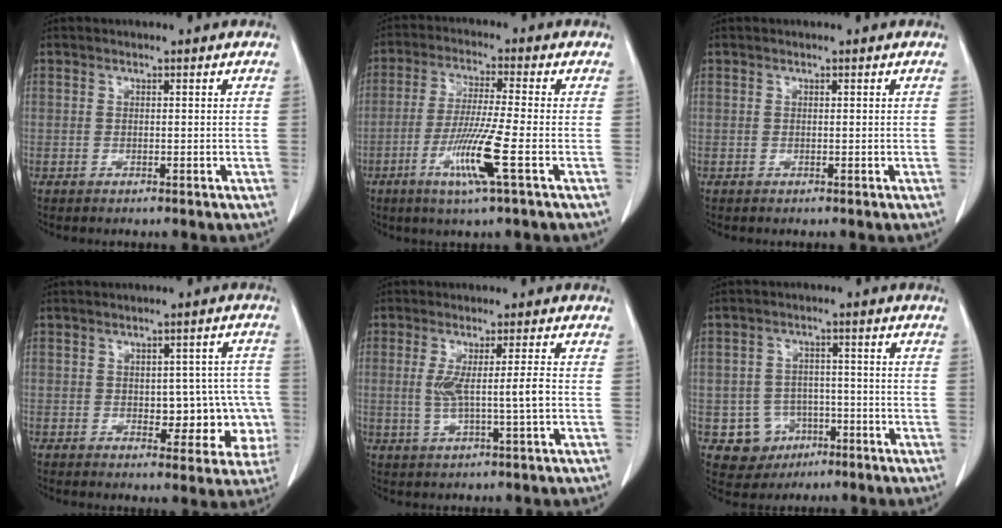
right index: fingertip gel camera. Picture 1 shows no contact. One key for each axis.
{"total": 9.2, "fx": -3.5, "fy": -0.8, "fz": 8.5, "tx": -0.168, "ty": -0.020, "tz": -0.071}
{"total": 0.0}
{"total": 8.3, "fx": -1.3, "fy": 4.9, "fz": 6.6, "tx": -0.053, "ty": 0.029, "tz": -0.007}
{"total": 5.3, "fx": -0.2, "fy": -0.5, "fz": 5.2, "tx": -0.095, "ty": -0.001, "tz": 0.000}
{"total": 6.2, "fx": -2.4, "fy": 5.7, "fz": 1.1, "tx": -0.019, "ty": 0.008, "tz": -0.026}